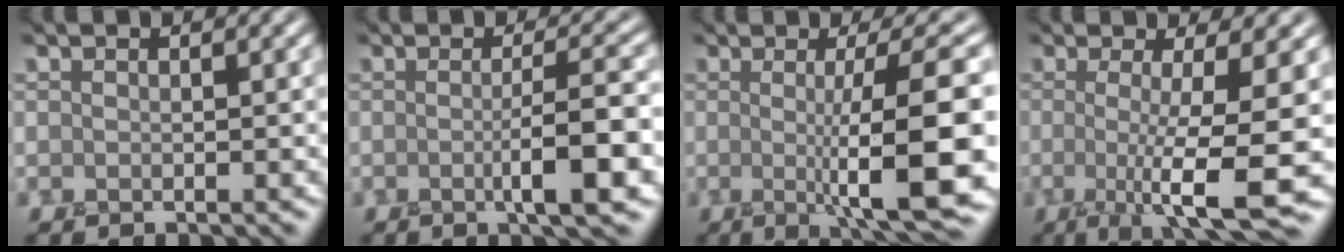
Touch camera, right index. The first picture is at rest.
{"total": 5.0, "force": [-0.8, 0.8, 4.8], "torque": [-0.072, -0.001, -0.015]}
{"total": 10.2, "force": [-0.9, 1.8, 10.0], "torque": [-0.125, -0.009, -0.011]}
{"total": 8.1, "force": [-0.9, 1.5, 8.0], "torque": [-0.117, -0.012, -0.015]}